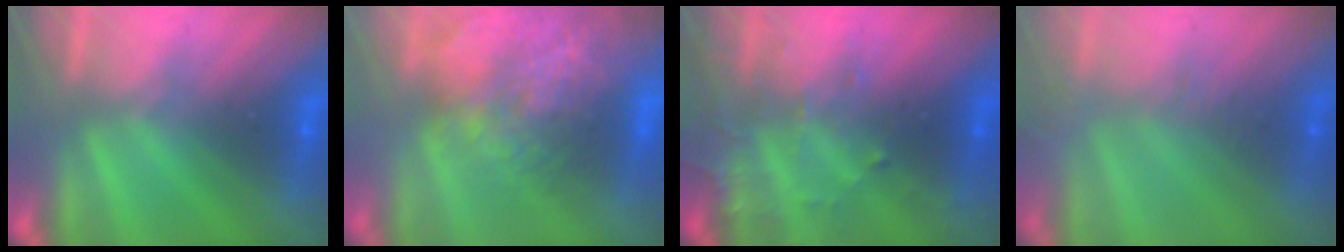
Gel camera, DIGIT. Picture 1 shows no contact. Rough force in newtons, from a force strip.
{"total": 7.3}
{"total": 3.9}
{"total": 2.8}